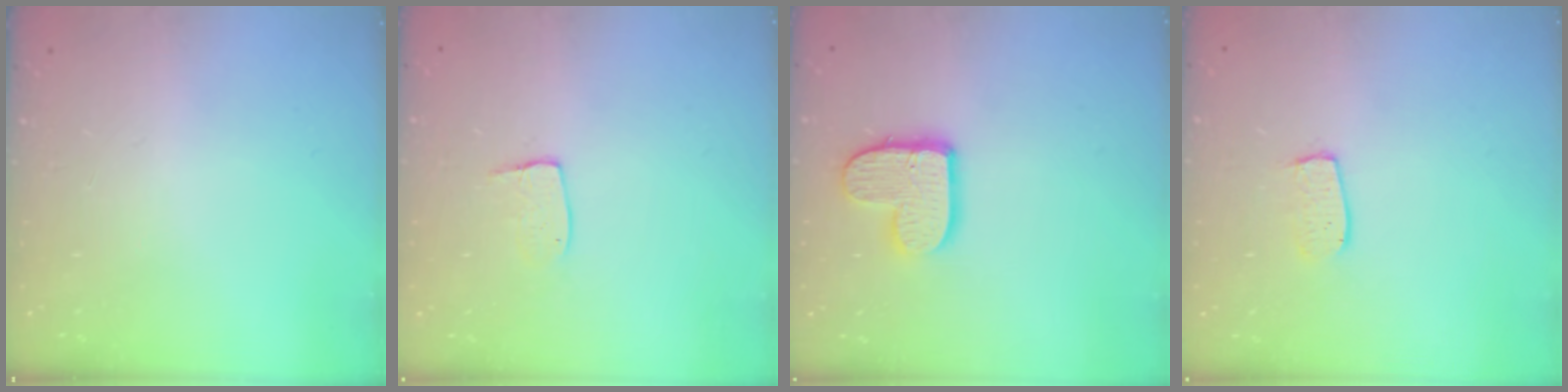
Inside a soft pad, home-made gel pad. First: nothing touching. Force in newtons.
{"total": 5.9, "press": 5.9, "slide": 0.4}
{"total": 11.1, "press": 11.1, "slide": 0.5}
{"total": 6.3, "press": 6.2, "slide": 0.5}